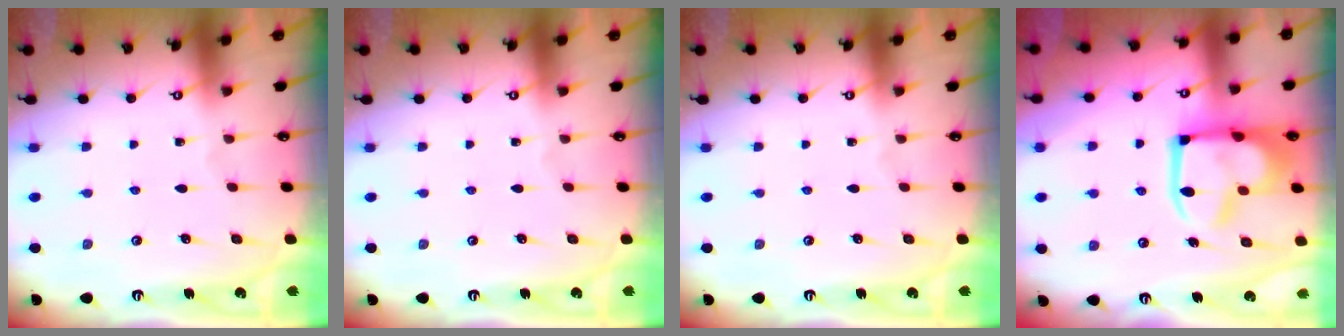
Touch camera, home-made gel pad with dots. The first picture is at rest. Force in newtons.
{"total": 0.0}
{"total": 0.0}
{"total": 14.1, "press": 14.1, "slide": 1.2}